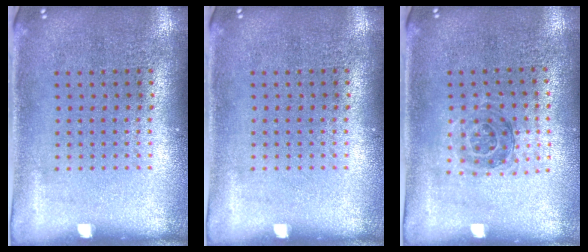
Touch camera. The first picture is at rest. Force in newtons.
{"total": 0.0}
{"total": 1.0, "press": 1.0, "slide": 0.2}